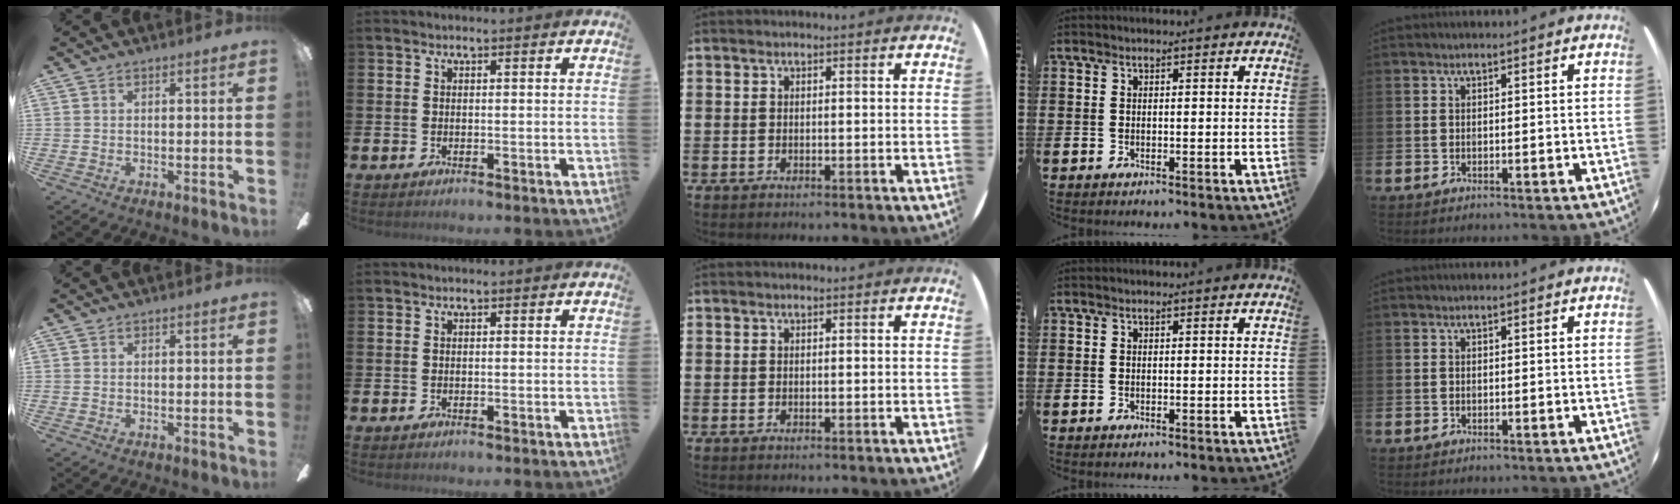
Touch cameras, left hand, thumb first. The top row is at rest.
{}